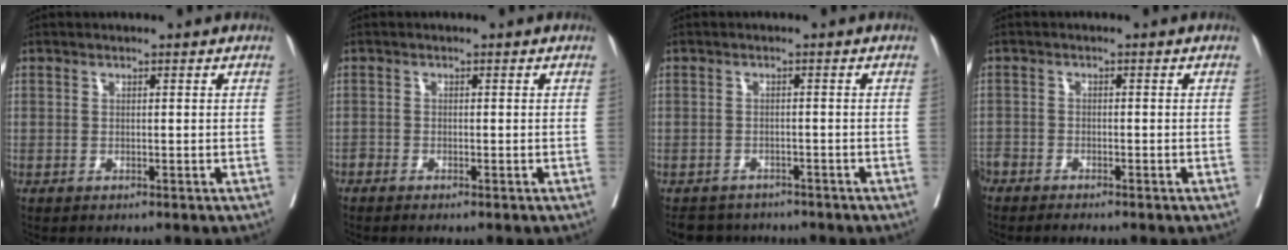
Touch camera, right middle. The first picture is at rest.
{"total": 0.9, "force": [-0.9, 0.1, 0.3], "torque": [-0.007, -0.001, -0.019]}
{"total": 5.1, "force": [-4.7, 2.0, 0.1], "torque": [0.005, 0.001, -0.068]}
{"total": 5.5, "force": [-4.8, 1.6, 2.2], "torque": [-0.044, -0.009, -0.084]}